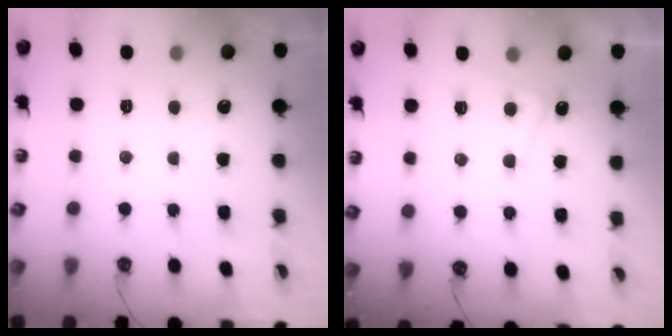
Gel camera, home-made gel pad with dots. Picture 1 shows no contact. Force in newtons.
{"total": 2.6, "press": 2.5, "slide": 0.3}